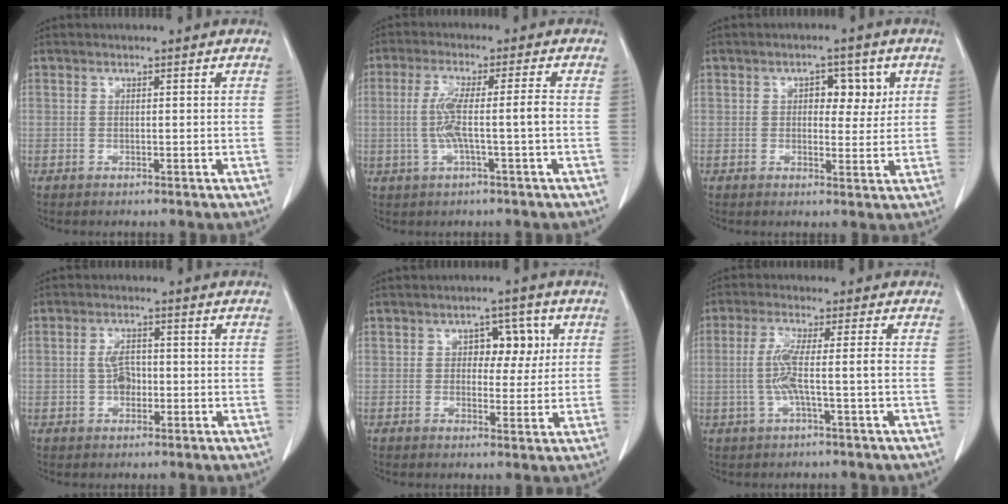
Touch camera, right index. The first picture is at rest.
{"total": 6.4, "force": [-0.9, -0.3, 6.3], "torque": [-0.131, 0.009, -0.015]}
{"total": 4.6, "force": [1.4, 2.6, 3.5], "torque": [-0.039, 0.008, 0.019]}
{"total": 3.2, "force": [-0.5, 1.9, 2.5], "torque": [-0.046, 0.006, -0.011]}
{"total": 5.4, "force": [1.3, 3.3, 4.0], "torque": [-0.047, 0.014, 0.020]}
{"total": 5.5, "force": [-1.0, -0.3, 5.4], "torque": [-0.114, 0.007, -0.018]}